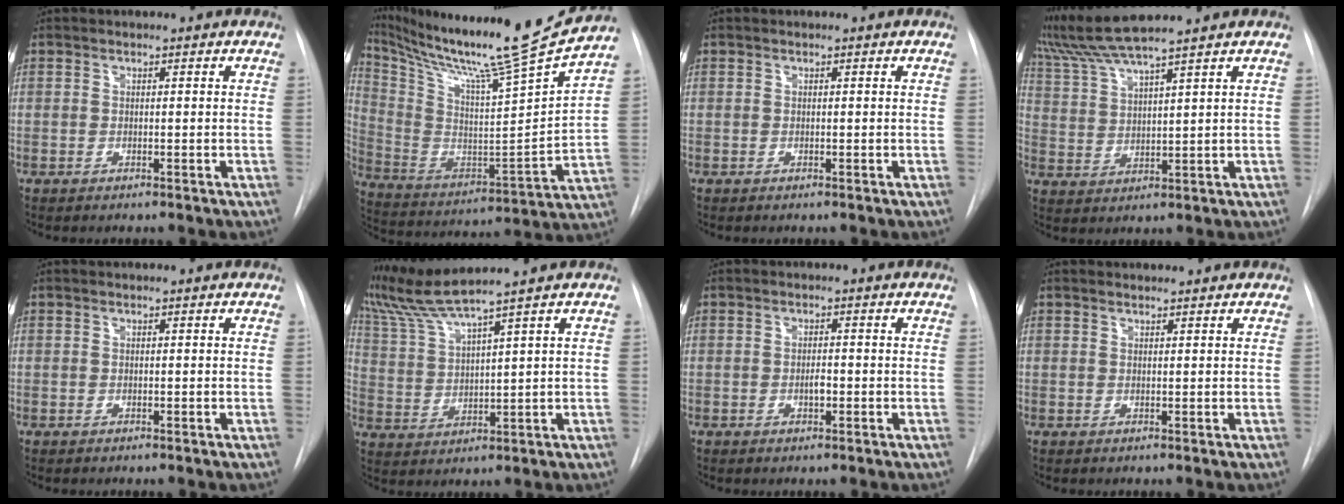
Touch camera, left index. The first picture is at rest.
{"total": 24.5, "force": [21.5, -2.4, 11.5], "torque": [-0.222, -0.078, 0.344]}
{"total": 0.0}
{"total": 8.5, "force": [7.6, -1.9, 3.5], "torque": [-0.076, 0.015, 0.149]}
{"total": 0.0}
{"total": 7.6, "force": [6.5, -2.4, 2.9], "torque": [-0.070, -0.001, 0.136]}
{"total": 1.5, "force": [-0.4, 0.6, 1.3], "torque": [-0.022, 0.002, -0.008]}
{"total": 1.3, "force": [1.3, 0.1, 0.0], "torque": [-0.008, 0.012, 0.025]}